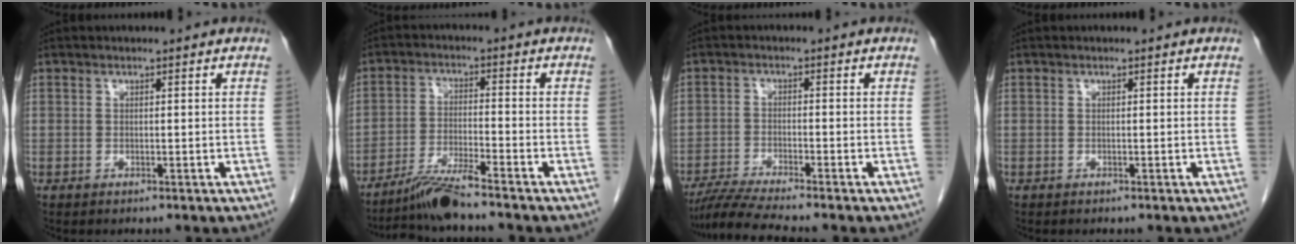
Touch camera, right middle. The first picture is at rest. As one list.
[{"total": 6.3, "force": [-5.5, -0.9, 2.9], "torque": [-0.058, -0.025, -0.105]}, {"total": 6.7, "force": [-5.9, -1.3, 2.9], "torque": [-0.052, -0.023, -0.104]}, {"total": 0.0}]